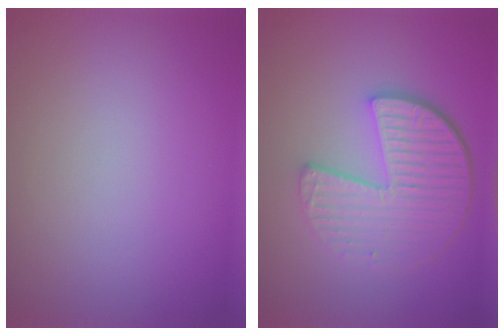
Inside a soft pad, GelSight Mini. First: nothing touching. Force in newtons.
{"total": 6.1, "press": 4.4, "slide": 4.2}